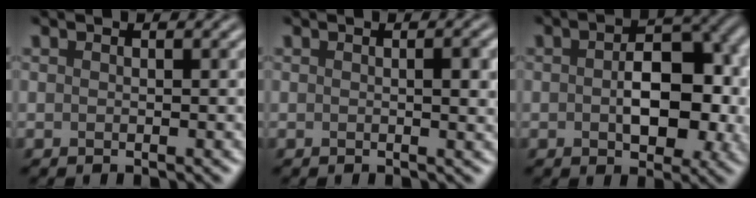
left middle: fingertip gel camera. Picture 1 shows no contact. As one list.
[{"total": 2.1, "force": [0.2, 0.5, 2.0], "torque": [-0.026, 0.001, 0.003]}, {"total": 7.7, "force": [-0.2, 4.6, 6.2], "torque": [-0.088, -0.004, -0.001]}]